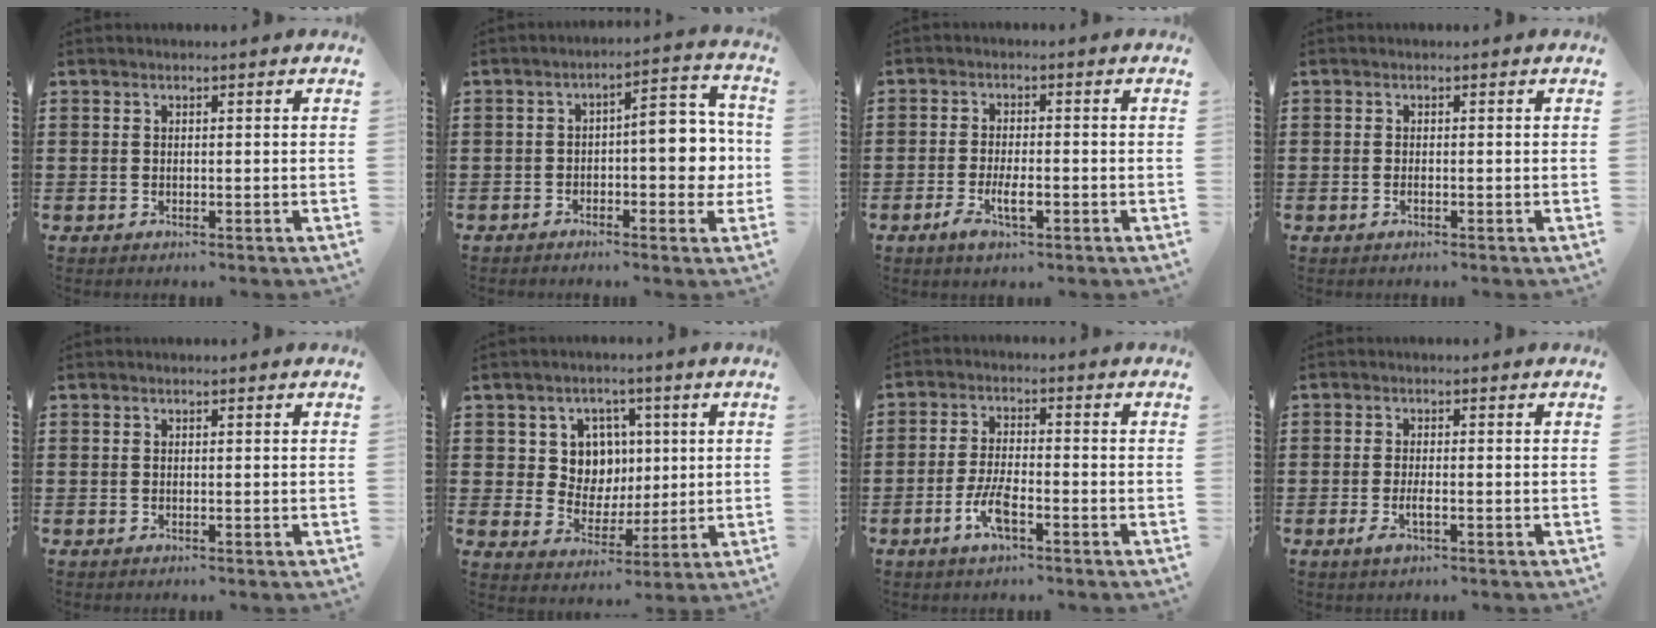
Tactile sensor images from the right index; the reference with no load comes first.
{"total": 7.5, "force": [-0.8, 3.2, 6.7], "torque": [-0.087, -0.001, -0.022]}
{"total": 4.6, "force": [-1.9, 1.5, 3.9], "torque": [-0.078, -0.002, -0.037]}
{"total": 0.7, "force": [-0.3, 0.2, 0.6], "torque": [-0.012, -0.005, -0.005]}
{"total": 0.0}
{"total": 7.2, "force": [2.0, 6.4, 2.7], "torque": [-0.068, 0.012, 0.034]}
{"total": 5.5, "force": [-2.7, 1.6, 4.5], "torque": [-0.108, -0.006, -0.056]}
{"total": 2.6, "force": [-1.0, 0.4, 2.3], "torque": [-0.047, -0.005, -0.020]}